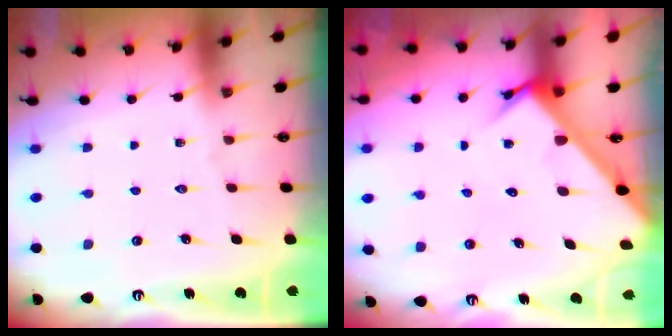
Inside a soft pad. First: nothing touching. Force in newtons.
{"total": 4.6, "press": 4.6, "slide": 0.3}